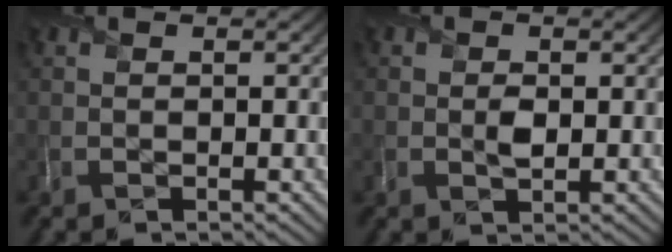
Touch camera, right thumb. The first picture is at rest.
{"total": 1.7, "force": [-0.1, 1.2, 1.2], "torque": [-0.023, -0.004, -0.003]}